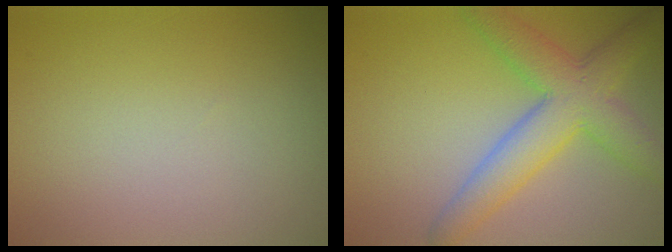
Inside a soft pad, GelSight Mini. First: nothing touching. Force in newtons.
{"total": 6.1, "press": 6.1, "slide": 0.2}